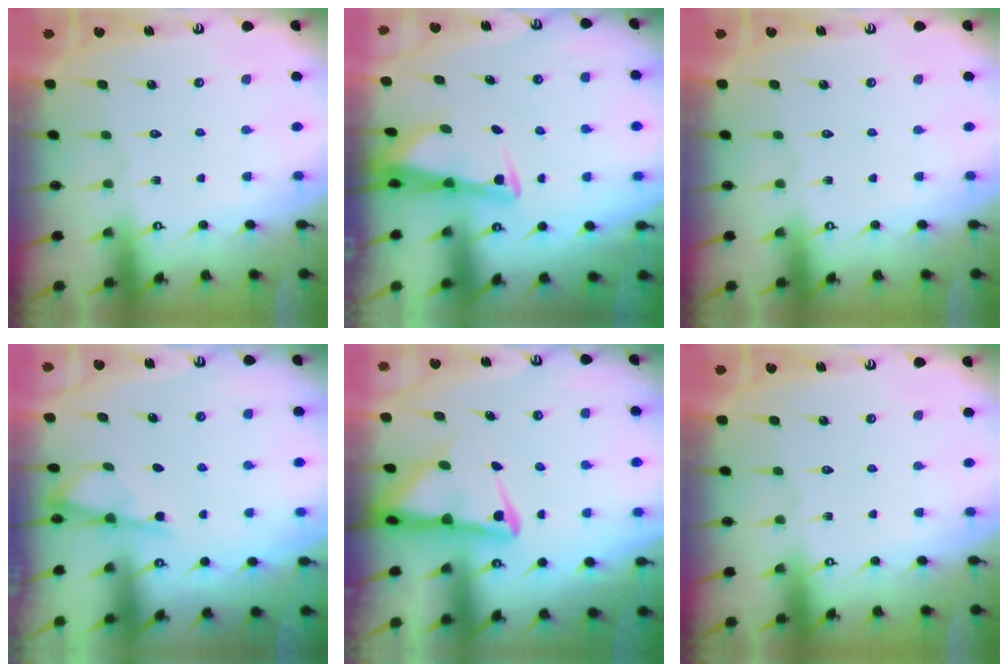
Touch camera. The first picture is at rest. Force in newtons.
{"total": 2.6, "press": 2.6, "slide": 0.5}
{"total": 0.0}
{"total": 2.5, "press": 2.4, "slide": 0.4}
{"total": 5.4, "press": 5.4, "slide": 0.5}
{"total": 0.0}